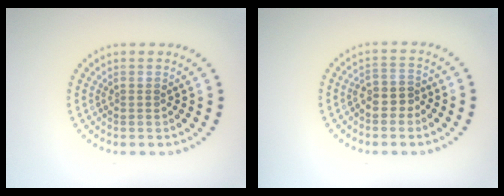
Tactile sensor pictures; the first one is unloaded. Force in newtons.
{"total": 2.3, "press": 2.1, "slide": 0.9}